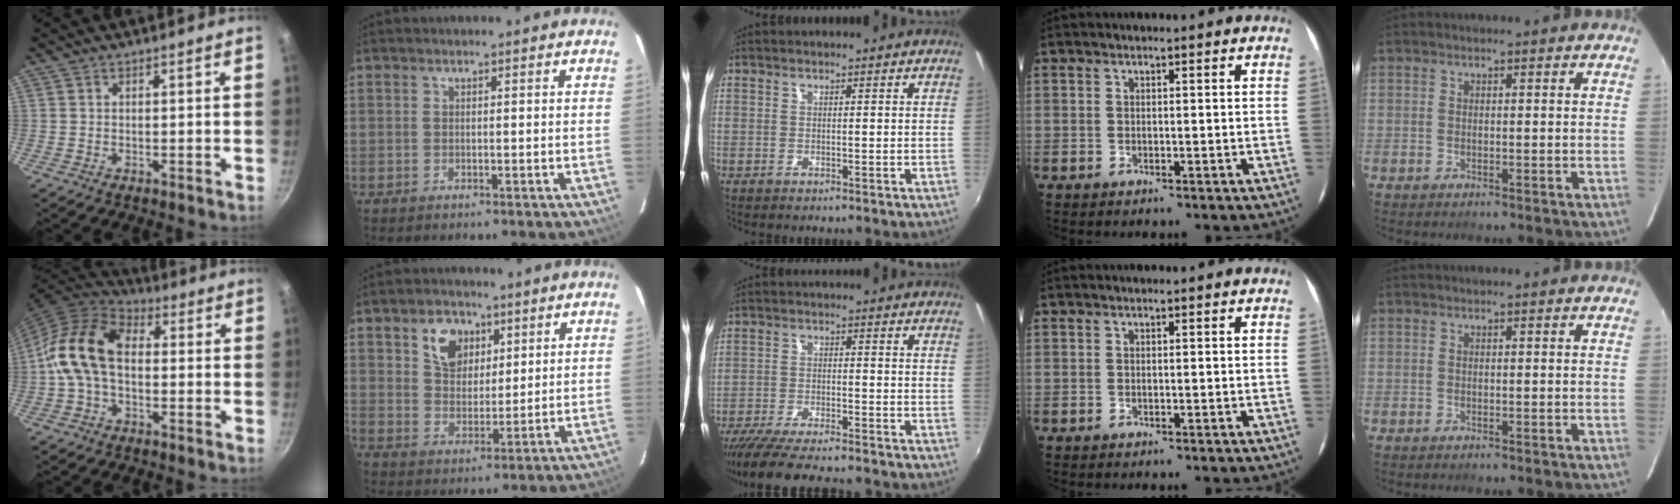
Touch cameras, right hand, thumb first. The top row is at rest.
{"thumb": {"total": 13.4, "force": [-0.4, 8.8, 10.1], "torque": [-0.174, 0.035, -0.029]}, "index": {"total": 7.9, "force": [3.9, 5.7, 3.9], "torque": [-0.064, 0.015, 0.073]}, "middle": {"total": 13.1, "force": [-11.5, 1.7, 6.1], "torque": [-0.130, -0.031, -0.187]}}